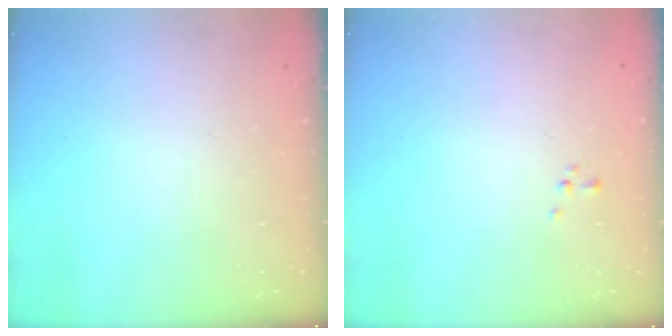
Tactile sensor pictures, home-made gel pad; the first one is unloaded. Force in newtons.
{"total": 0.7, "press": 0.6, "slide": 0.1}